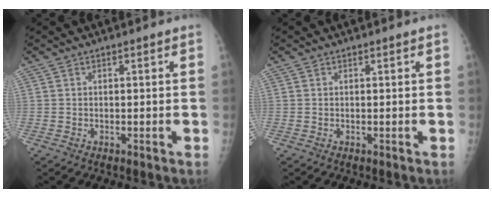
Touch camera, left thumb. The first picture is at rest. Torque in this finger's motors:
{"motor_torque": [0.00, 0.00, -0.01, -0.01, 0.00]}